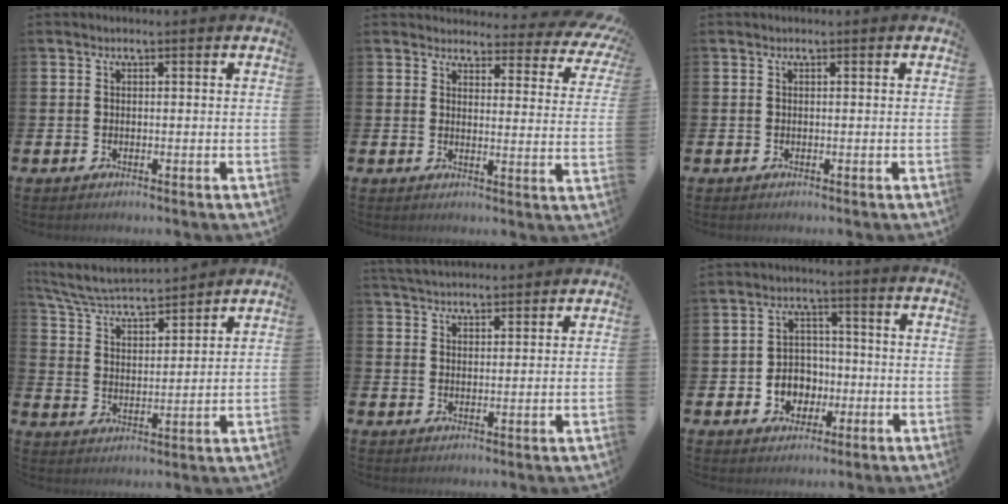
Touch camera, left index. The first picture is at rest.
{"total": 3.4, "force": [3.0, 1.5, 0.6], "torque": [-0.020, -0.031, 0.046]}
{"total": 0.0}
{"total": 5.4, "force": [5.2, 0.7, 1.4], "torque": [-0.055, -0.039, 0.088]}
{"total": 4.2, "force": [4.1, 0.6, 0.4], "torque": [-0.016, -0.019, 0.076]}
{"total": 4.7, "force": [-0.9, 4.4, 1.4], "torque": [-0.030, 0.004, -0.023]}